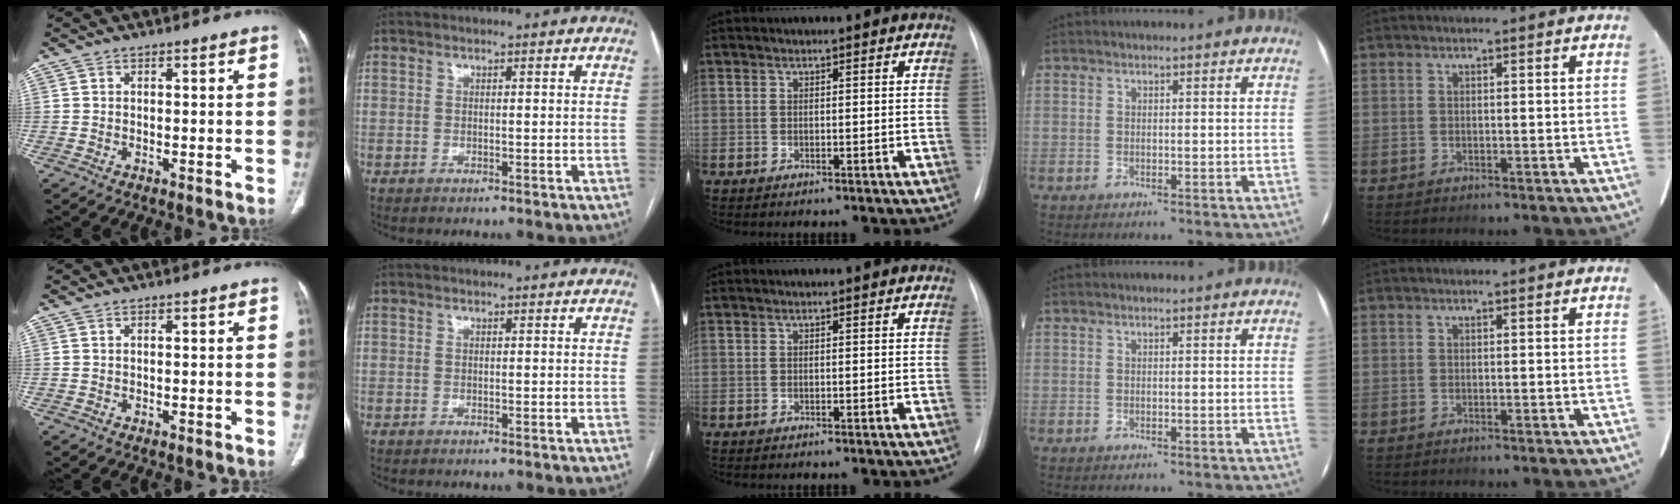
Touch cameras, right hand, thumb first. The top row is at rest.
{}